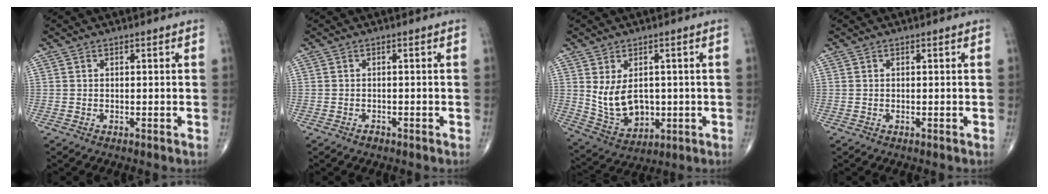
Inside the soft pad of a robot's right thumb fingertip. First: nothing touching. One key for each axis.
{"total": 0.8, "fx": -0.6, "fy": 0.5, "fz": 0.2, "tx": -0.003, "ty": 0.004, "tz": -0.011}
{"total": 9.7, "fx": 0.6, "fy": 6.7, "fz": 6.9, "tx": -0.104, "ty": -0.012, "tz": 0.034}
{"total": 0.0}